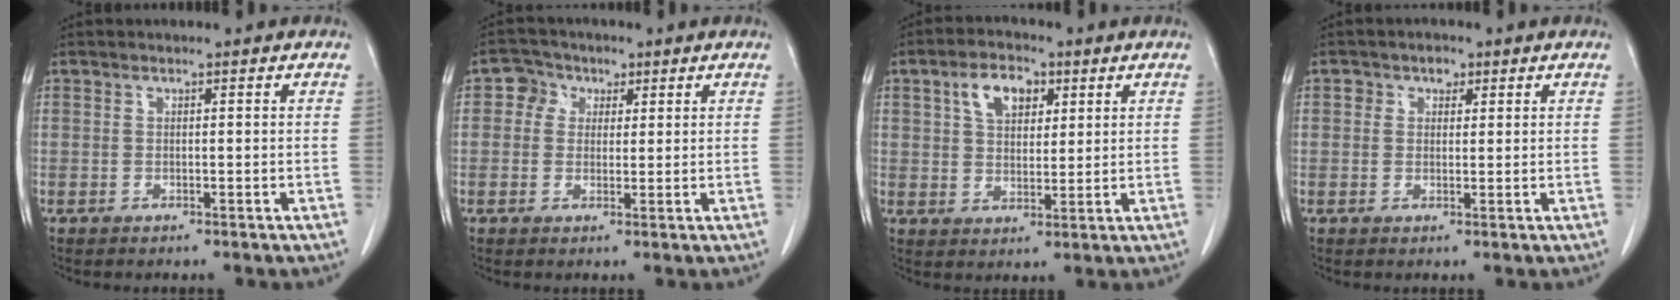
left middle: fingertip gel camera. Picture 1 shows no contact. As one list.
[{"total": 3.7, "force": [1.3, 3.3, 1.1], "torque": [-0.017, 0.013, 0.019]}, {"total": 6.4, "force": [2.8, 3.8, 4.2], "torque": [-0.077, 0.016, 0.051]}, {"total": 2.1, "force": [1.0, 1.6, 1.0], "torque": [-0.016, 0.005, 0.014]}]